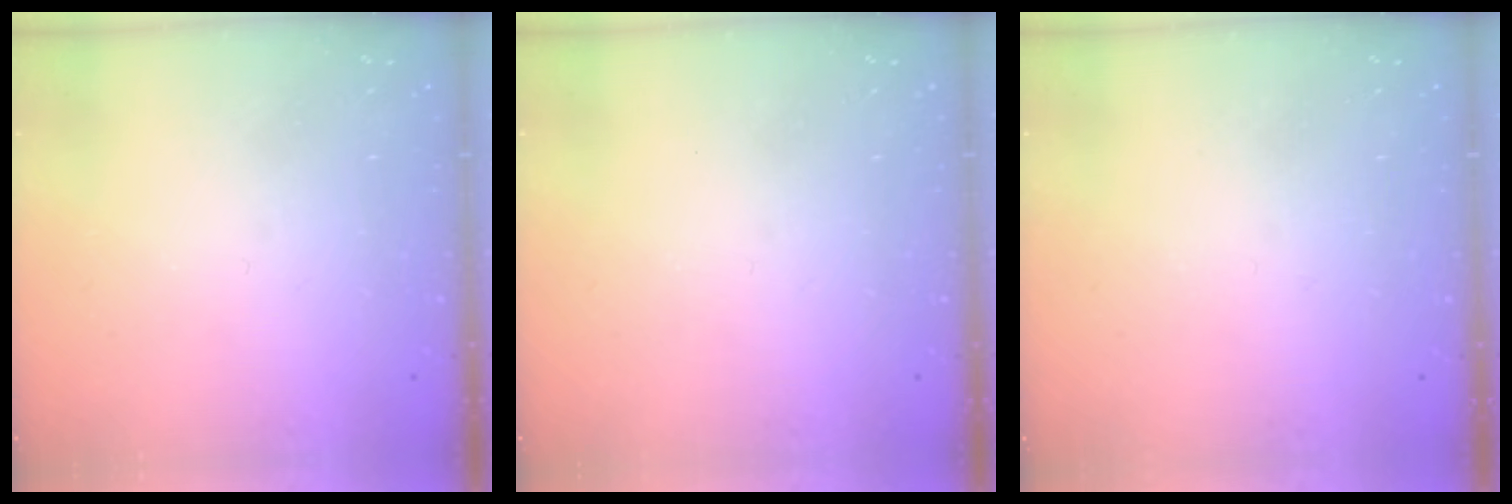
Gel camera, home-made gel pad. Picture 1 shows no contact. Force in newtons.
{"total": 0.0}
{"total": 2.8, "press": 2.8, "slide": 0.4}